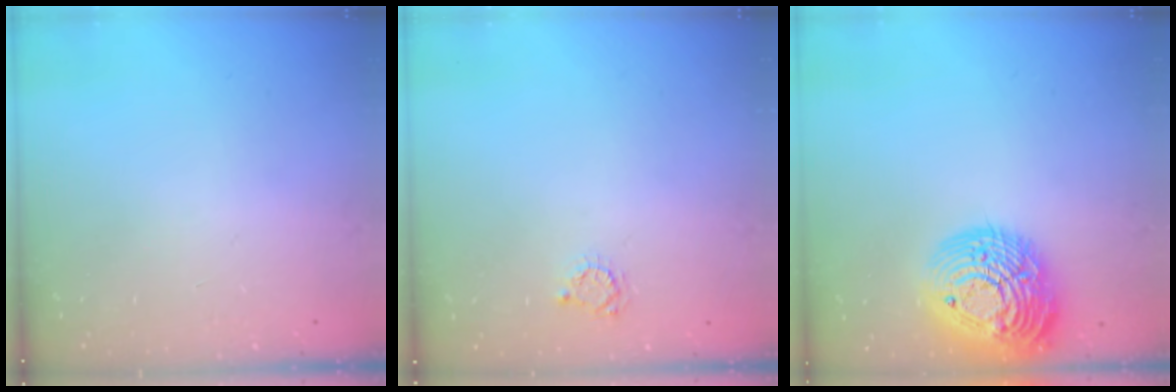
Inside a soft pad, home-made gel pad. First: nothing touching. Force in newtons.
{"total": 3.8, "press": 3.8, "slide": 0.5}
{"total": 21.9, "press": 21.8, "slide": 1.9}